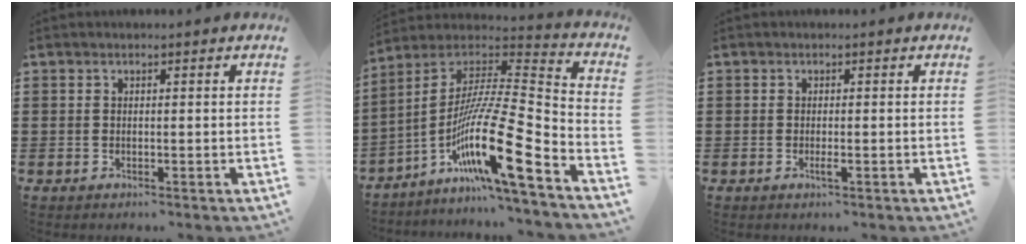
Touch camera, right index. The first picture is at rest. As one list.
[{"total": 16.5, "force": [-8.2, 2.0, 14.1], "torque": [-0.273, -0.016, -0.157]}, {"total": 1.2, "force": [-0.5, 0.1, 1.1], "torque": [-0.027, -0.007, -0.011]}]